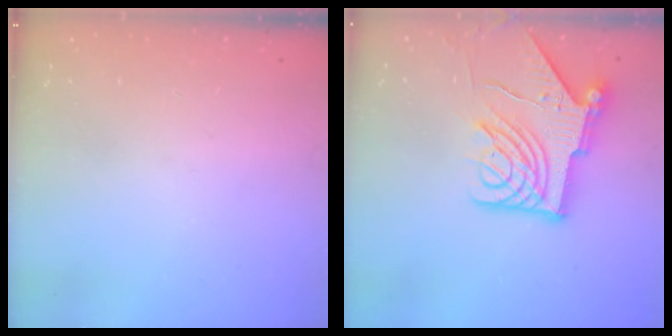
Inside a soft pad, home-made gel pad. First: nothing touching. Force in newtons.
{"total": 13.9, "press": 13.8, "slide": 1.6}